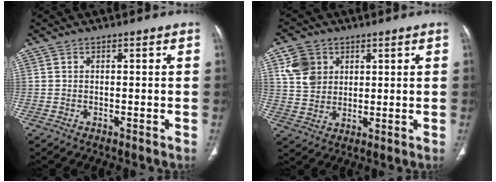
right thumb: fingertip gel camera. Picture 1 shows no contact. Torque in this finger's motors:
{"motor_torque": [0.23, 2.16, 0.84, 0.74, -0.03]}